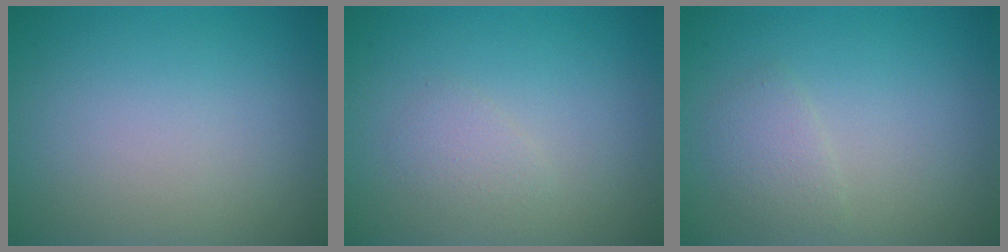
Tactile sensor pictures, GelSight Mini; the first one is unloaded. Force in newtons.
{"total": 1.1, "press": 1.1, "slide": 0.1}
{"total": 1.6, "press": 1.6, "slide": 0.1}